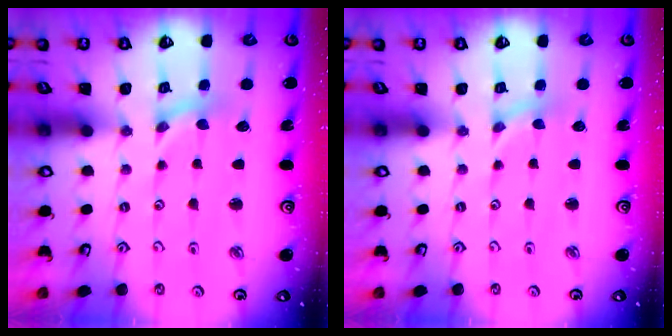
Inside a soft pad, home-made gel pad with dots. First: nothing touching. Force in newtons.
{"total": 0.0}